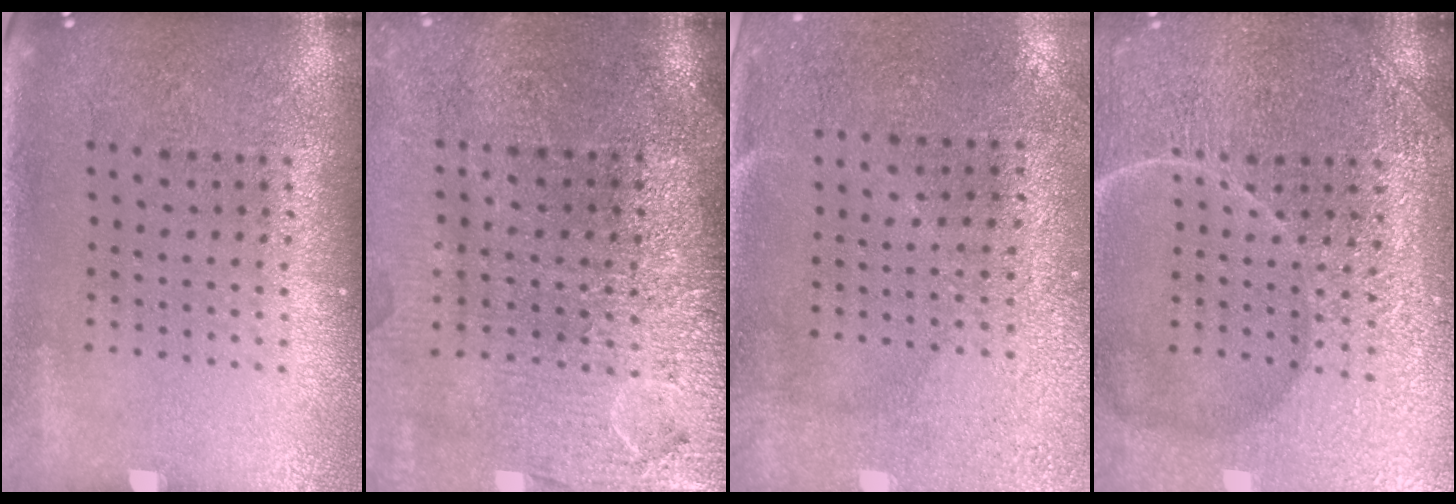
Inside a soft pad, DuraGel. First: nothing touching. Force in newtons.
{"total": 4.2, "press": 3.7, "slide": 2.1}
{"total": 3.0, "press": 2.4, "slide": 1.8}
{"total": 5.2, "press": 5.1, "slide": 0.6}